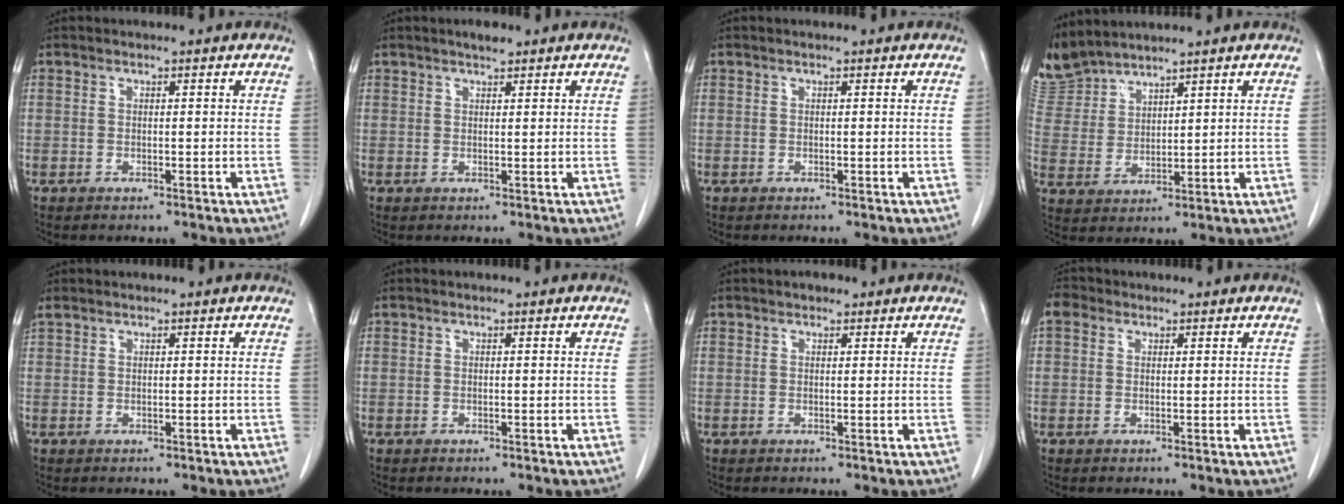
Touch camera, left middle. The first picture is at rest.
{"total": 1.7, "force": [1.3, 0.4, 0.9], "torque": [-0.020, 0.002, 0.024]}
{"total": 0.0}
{"total": 7.7, "force": [7.6, 1.0, 0.4], "torque": [-0.027, 0.010, 0.170]}
{"total": 0.7, "force": [0.7, 0.1, 0.1], "torque": [-0.017, 0.012, 0.023]}
{"total": 0.0}
{"total": 1.1, "force": [0.8, 0.5, 0.4], "torque": [-0.009, 0.004, 0.011]}
{"total": 2.3, "force": [1.1, 1.8, 0.9], "torque": [-0.021, 0.017, 0.018]}